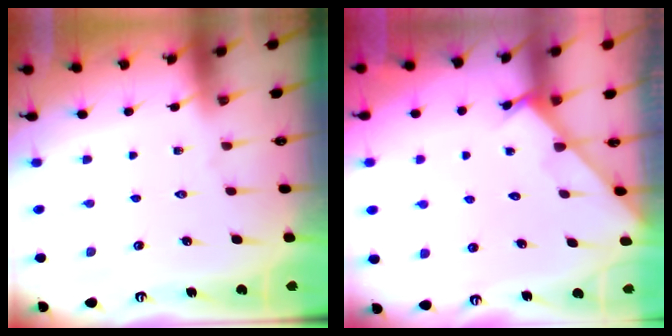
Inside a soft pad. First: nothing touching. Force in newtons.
{"total": 2.6, "press": 2.5, "slide": 0.3}